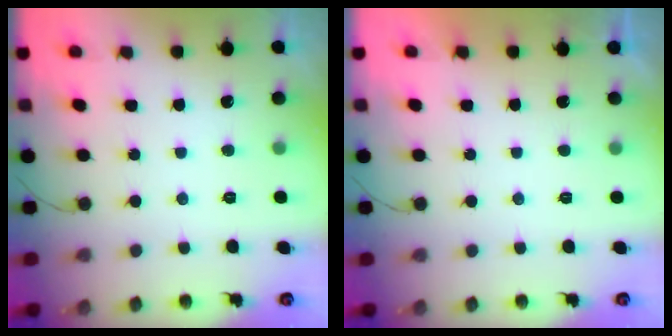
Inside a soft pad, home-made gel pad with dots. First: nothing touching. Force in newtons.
{"total": 2.0, "press": 2.0, "slide": 0.6}